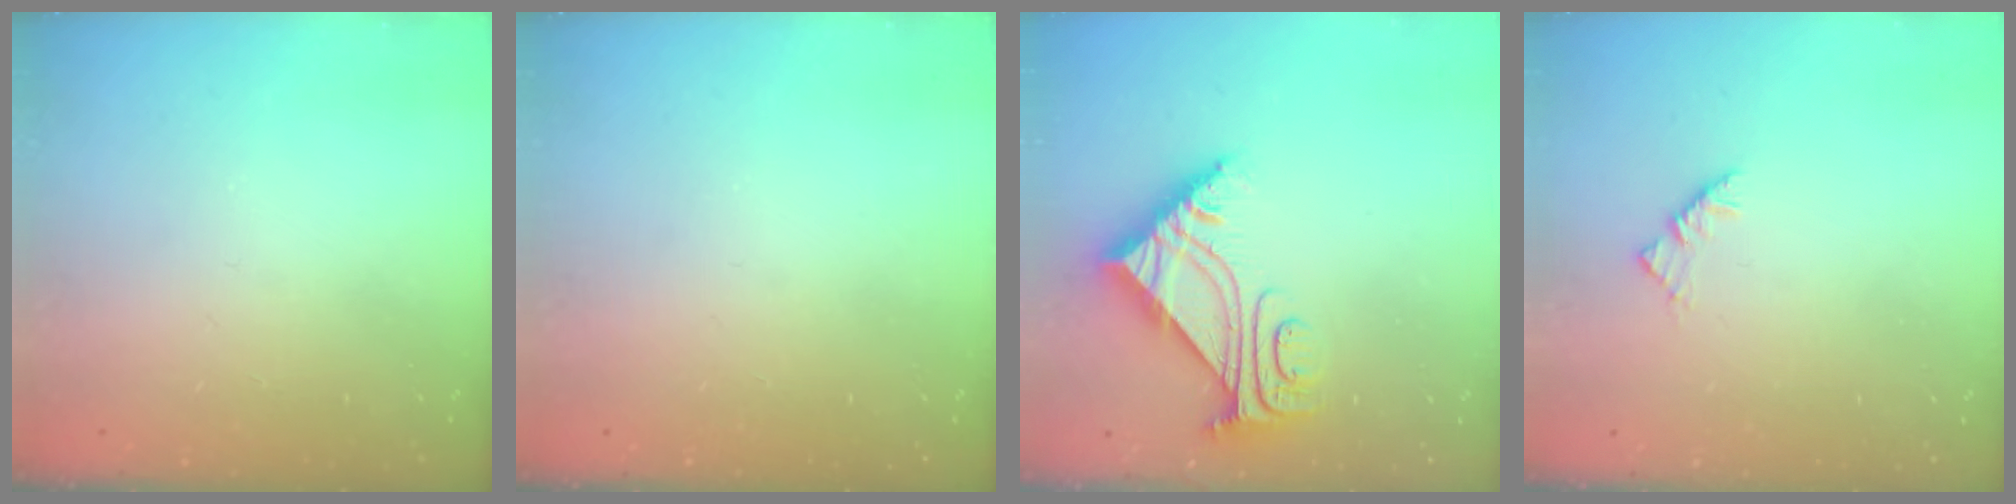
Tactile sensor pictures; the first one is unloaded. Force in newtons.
{"total": 0.0}
{"total": 8.3, "press": 8.3, "slide": 0.7}
{"total": 2.9, "press": 2.8, "slide": 0.7}